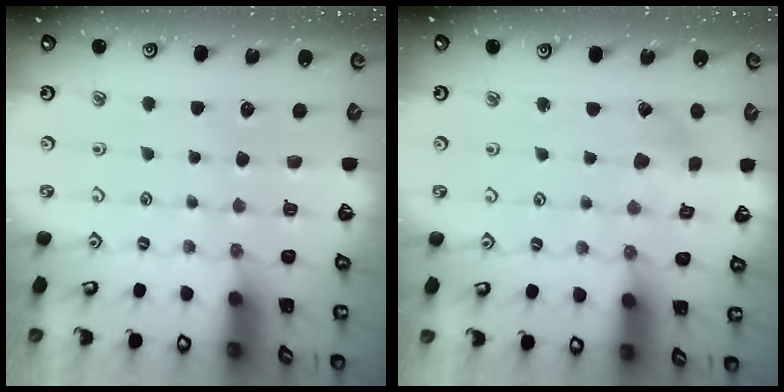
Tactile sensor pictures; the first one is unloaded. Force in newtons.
{"total": 2.7, "press": 2.7, "slide": 0.2}